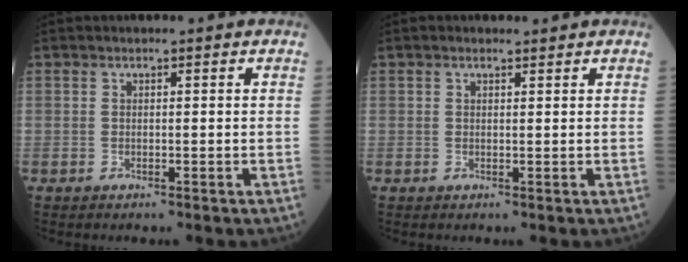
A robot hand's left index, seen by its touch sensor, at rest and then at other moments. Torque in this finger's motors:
{"motor_torque": [0.46, -0.64, 0.07, 0.00]}